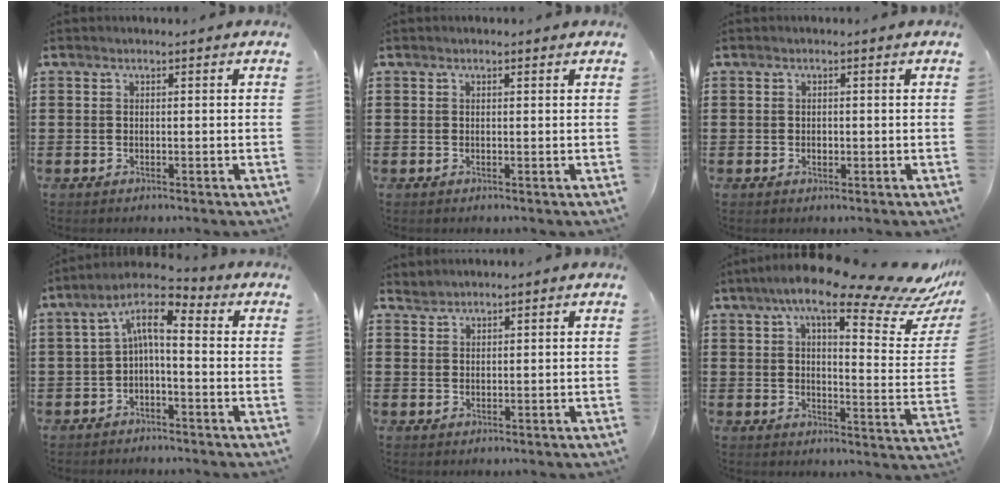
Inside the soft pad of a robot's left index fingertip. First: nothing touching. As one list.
[{"total": 0.0}, {"total": 0.6, "force": [0.0, 0.5, 0.4], "torque": [-0.011, 0.002, -0.001]}, {"total": 6.7, "force": [1.0, 2.5, 6.2], "torque": [-0.132, -0.003, 0.010]}, {"total": 1.5, "force": [1.4, 0.7, -0.3], "torque": [0.000, 0.002, 0.029]}, {"total": 14.6, "force": [10.6, 2.9, 9.7], "torque": [-0.165, -0.052, 0.167]}]